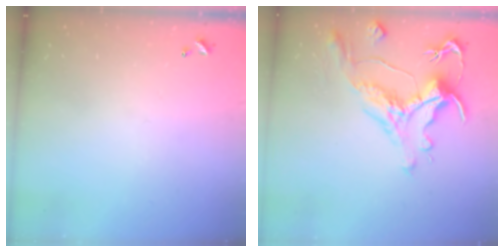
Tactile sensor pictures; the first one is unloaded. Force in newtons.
{"total": 2.2, "press": 1.7, "slide": 1.4}